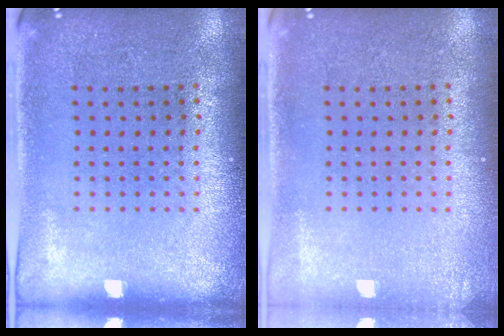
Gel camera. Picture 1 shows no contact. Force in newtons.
{"total": 0.6, "press": 0.6, "slide": 0.0}